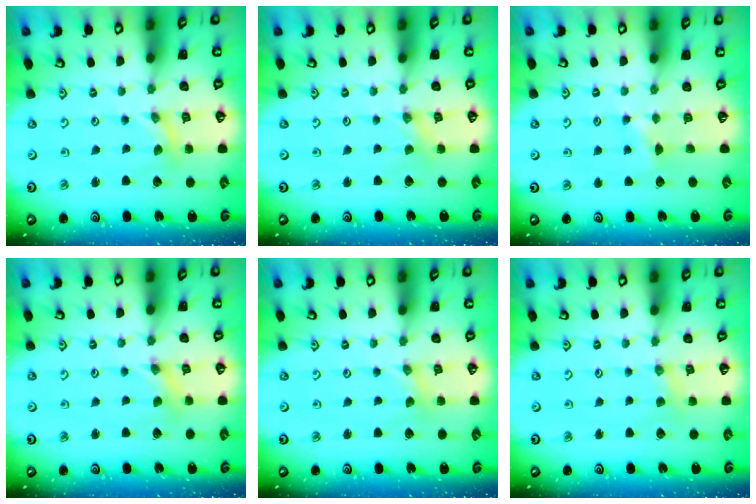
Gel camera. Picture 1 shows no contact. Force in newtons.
{"total": 0.0}
{"total": 3.7, "press": 3.7, "slide": 0.4}
{"total": 1.6, "press": 1.6, "slide": 0.3}
{"total": 0.0}
{"total": 2.3, "press": 2.3, "slide": 0.3}